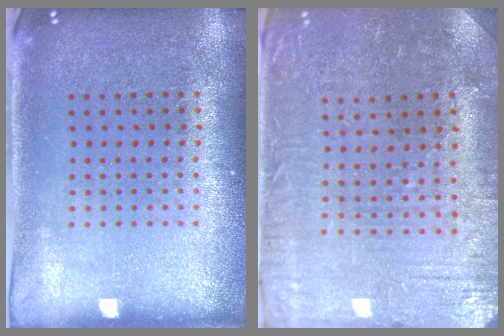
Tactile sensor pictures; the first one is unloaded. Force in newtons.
{"total": 1.0, "press": 0.9, "slide": 0.4}